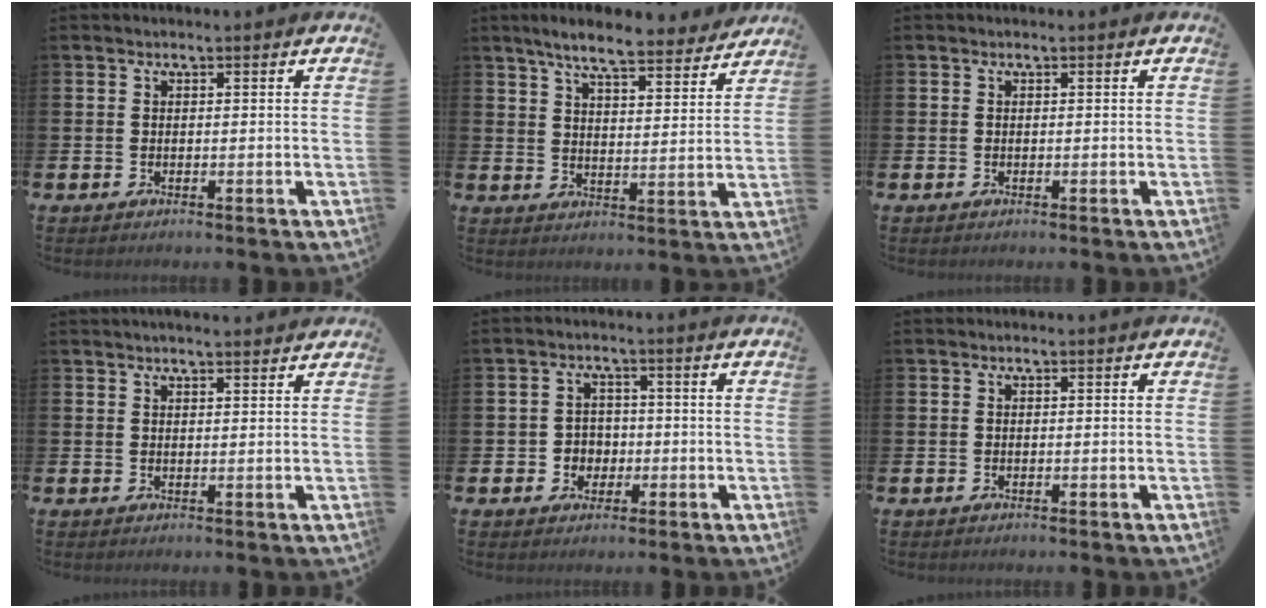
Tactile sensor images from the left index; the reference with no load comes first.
{"total": 7.6, "force": [7.0, 1.3, 2.8], "torque": [-0.064, -0.039, 0.120]}
{"total": 0.0}
{"total": 1.9, "force": [1.8, 0.1, 0.4], "torque": [-0.010, -0.003, 0.033]}
{"total": 2.9, "force": [-0.6, 2.8, 0.7], "torque": [-0.016, 0.003, -0.019]}
{"total": 0.0}